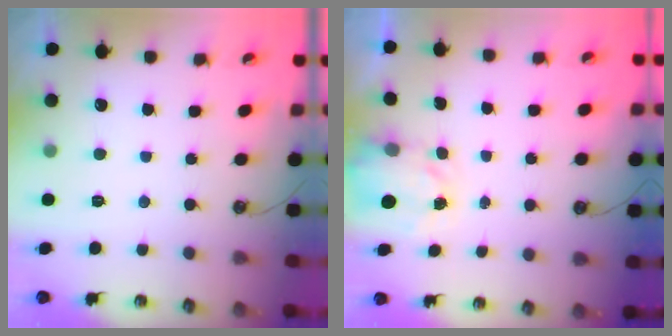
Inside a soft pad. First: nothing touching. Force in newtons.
{"total": 2.6, "press": 2.6, "slide": 0.4}